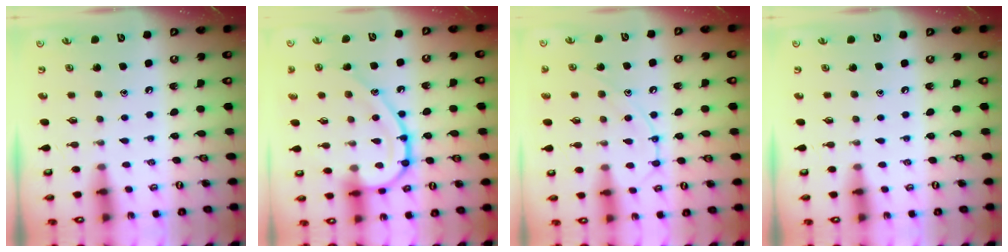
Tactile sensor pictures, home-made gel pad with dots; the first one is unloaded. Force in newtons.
{"total": 16.3, "press": 16.3, "slide": 0.3}
{"total": 12.0, "press": 12.0, "slide": 1.0}
{"total": 0.0}